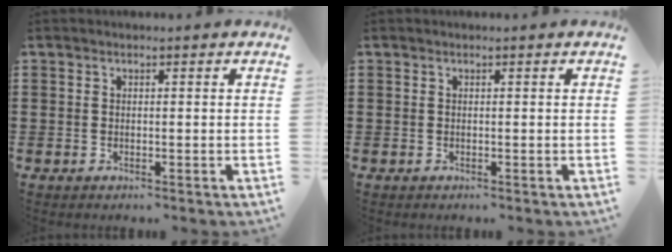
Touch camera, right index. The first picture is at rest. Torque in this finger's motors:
{"motor_torque": [-0.04, 0.25, 0.00, 0.00]}